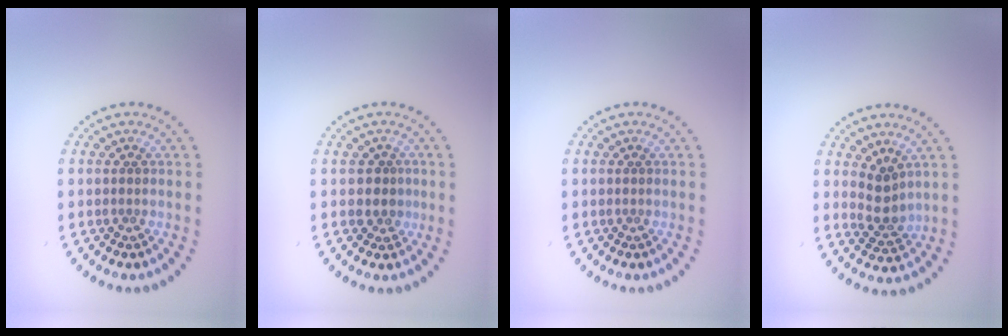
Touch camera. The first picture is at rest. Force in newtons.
{"total": 1.5, "press": 1.3, "slide": 0.7}
{"total": 0.0}
{"total": 2.3, "press": 1.9, "slide": 1.2}